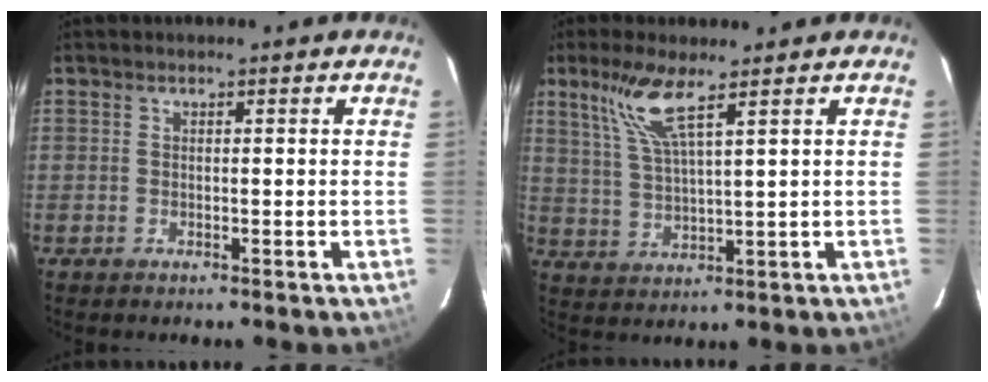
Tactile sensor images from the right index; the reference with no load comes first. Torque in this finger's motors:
{"motor_torque": [0.50, 0.49, 0.48, 0.13]}